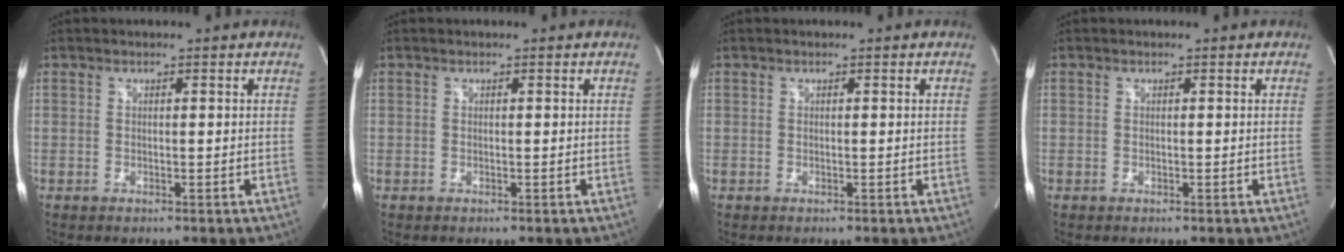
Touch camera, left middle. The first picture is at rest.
{"total": 0.0}
{"total": 0.0}
{"total": 0.0}